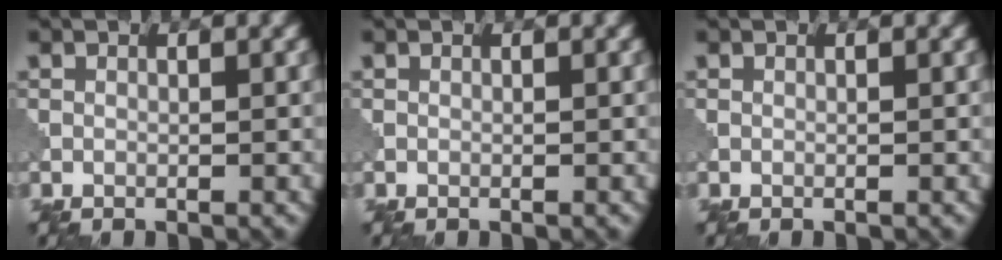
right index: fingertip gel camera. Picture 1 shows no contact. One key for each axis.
{"total": 0.0}
{"total": 0.0}